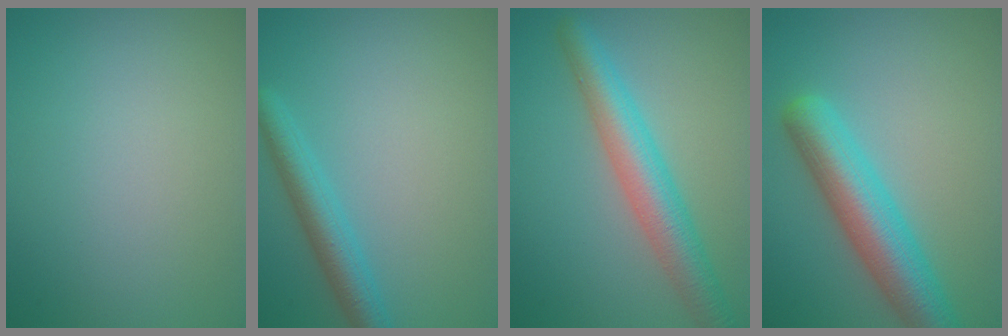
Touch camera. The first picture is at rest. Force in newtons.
{"total": 3.5, "press": 3.5, "slide": 0.3}
{"total": 5.6, "press": 5.6, "slide": 0.2}
{"total": 6.9, "press": 6.9, "slide": 0.2}